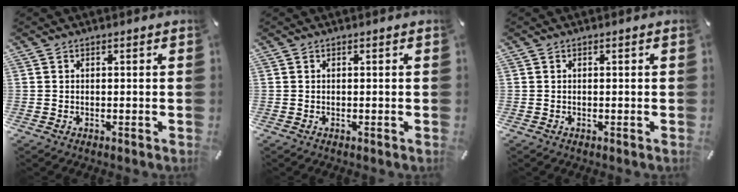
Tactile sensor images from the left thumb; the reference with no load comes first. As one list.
[{"total": 0.0}, {"total": 0.0}]